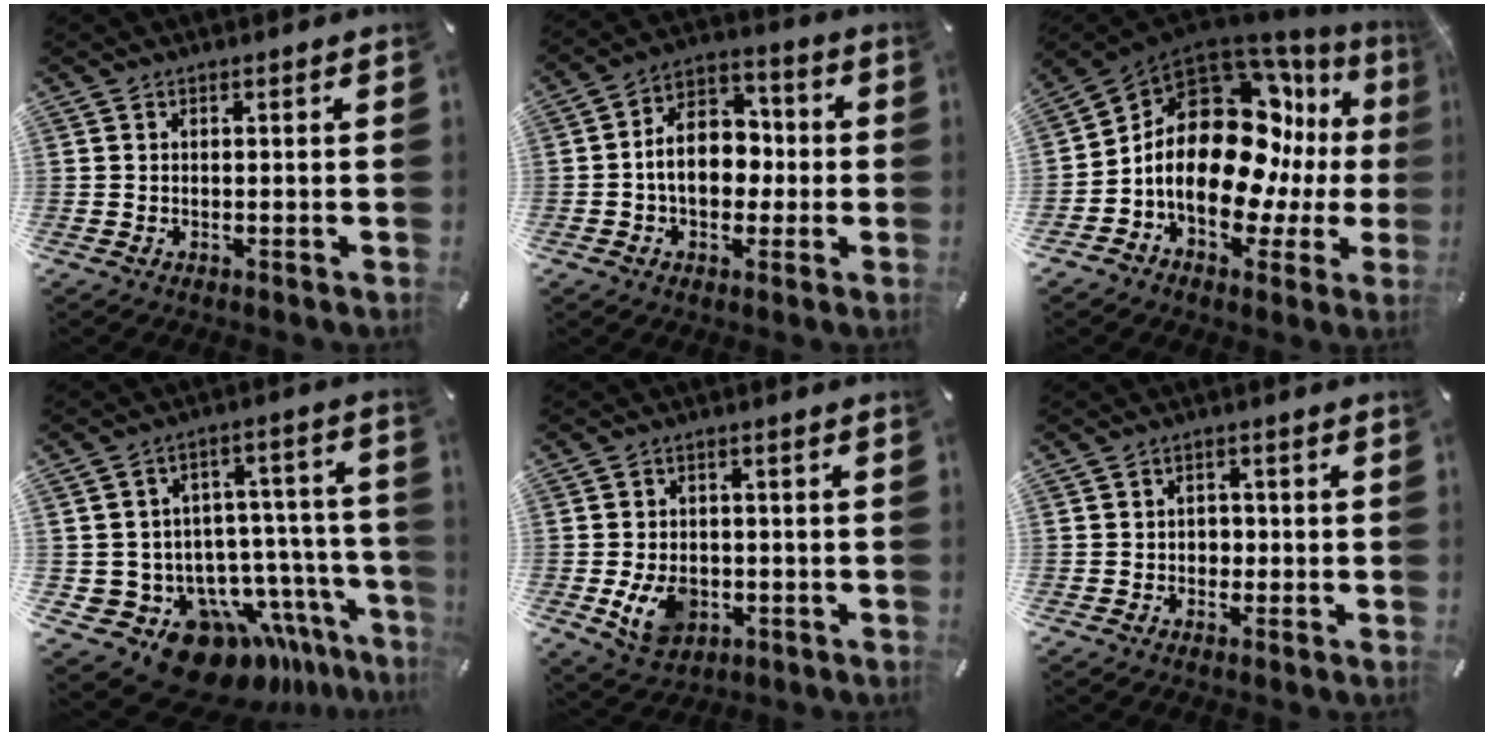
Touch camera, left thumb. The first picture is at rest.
{"total": 11.4, "force": [-1.2, 8.5, 7.5], "torque": [-0.133, 0.014, -0.022]}
{"total": 22.2, "force": [1.1, 14.0, 17.1], "torque": [-0.309, -0.036, 0.018]}
{"total": 17.5, "force": [-12.0, 10.5, 7.3], "torque": [-0.101, 0.053, -0.183]}
{"total": 8.4, "force": [-2.0, 6.4, 5.1], "torque": [-0.107, 0.002, -0.038]}
{"total": 2.6, "force": [-0.7, 2.3, 1.2], "torque": [-0.016, 0.004, -0.020]}